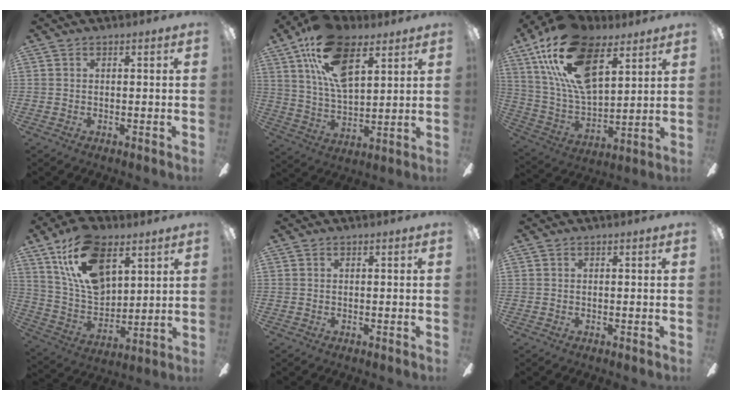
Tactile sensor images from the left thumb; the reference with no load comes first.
{"total": 18.7, "force": [10.1, 9.1, 12.8], "torque": [-0.240, -0.026, 0.180]}
{"total": 22.9, "force": [12.1, 11.5, 15.7], "torque": [-0.315, -0.046, 0.213]}
{"total": 19.3, "force": [10.6, 10.8, 11.9], "torque": [-0.237, -0.032, 0.196]}
{"total": 0.0}
{"total": 0.0}